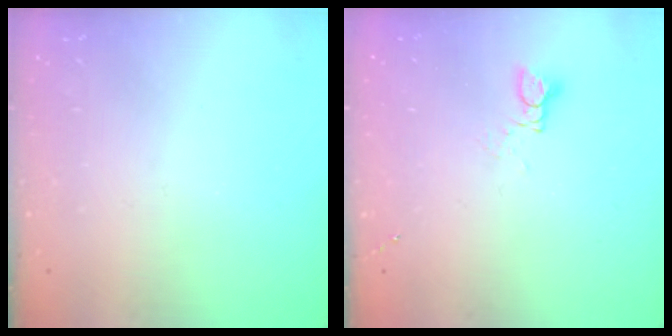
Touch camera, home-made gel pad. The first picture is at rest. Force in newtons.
{"total": 2.6, "press": 2.6, "slide": 0.3}